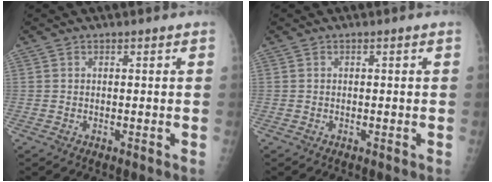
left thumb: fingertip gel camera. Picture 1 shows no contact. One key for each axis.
{"total": 0.0}